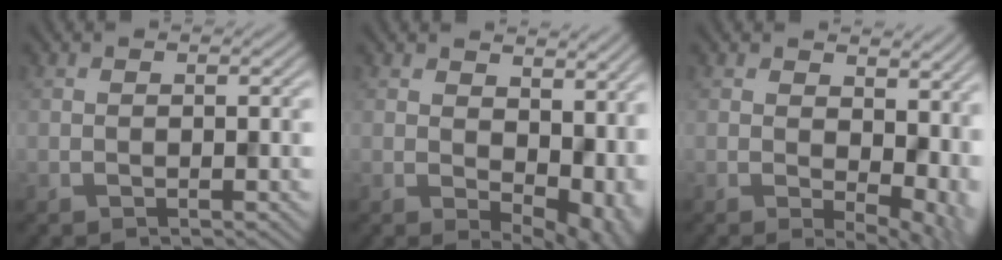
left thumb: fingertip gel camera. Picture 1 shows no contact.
{"total": 11.9, "force": [1.9, 7.7, 8.9], "torque": [-0.108, -0.033, 0.070]}
{"total": 10.4, "force": [1.7, 6.3, 8.0], "torque": [-0.106, -0.022, 0.056]}